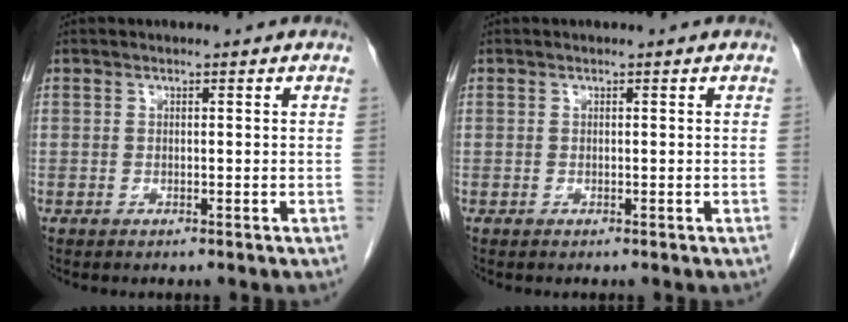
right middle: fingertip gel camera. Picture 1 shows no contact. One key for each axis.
{"total": 0.0}